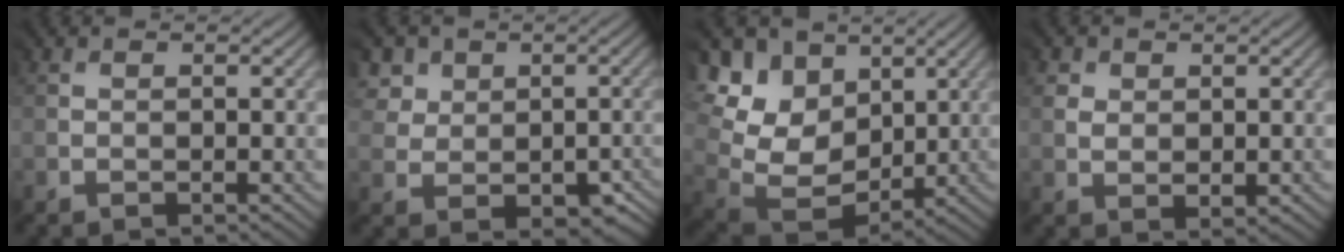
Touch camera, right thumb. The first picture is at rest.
{"total": 5.4, "force": [1.8, 5.0, 1.0], "torque": [-0.039, 0.010, 0.033]}
{"total": 14.7, "force": [6.2, 11.3, 7.0], "torque": [-0.213, 0.031, 0.132]}
{"total": 1.9, "force": [0.8, 1.7, 0.2], "torque": [-0.010, -0.005, 0.019]}